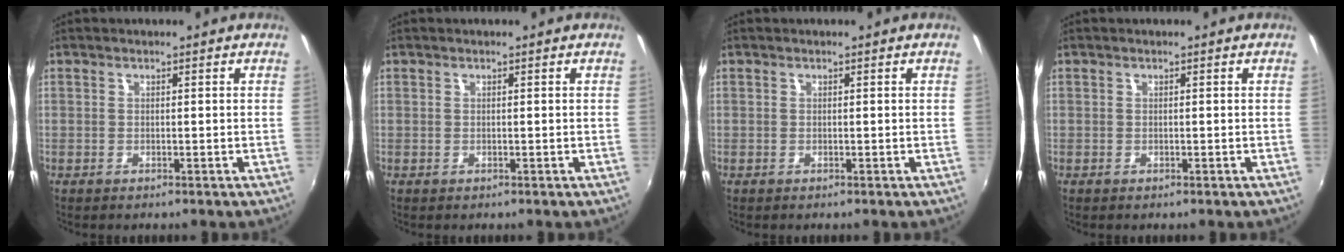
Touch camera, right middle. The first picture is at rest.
{"total": 0.0}
{"total": 0.0}
{"total": 0.0}